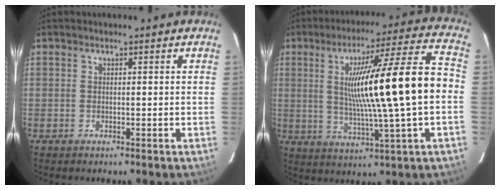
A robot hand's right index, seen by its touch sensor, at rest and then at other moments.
{"total": 18.7, "force": [0.3, -0.3, 18.7], "torque": [-0.300, 0.011, 0.003]}